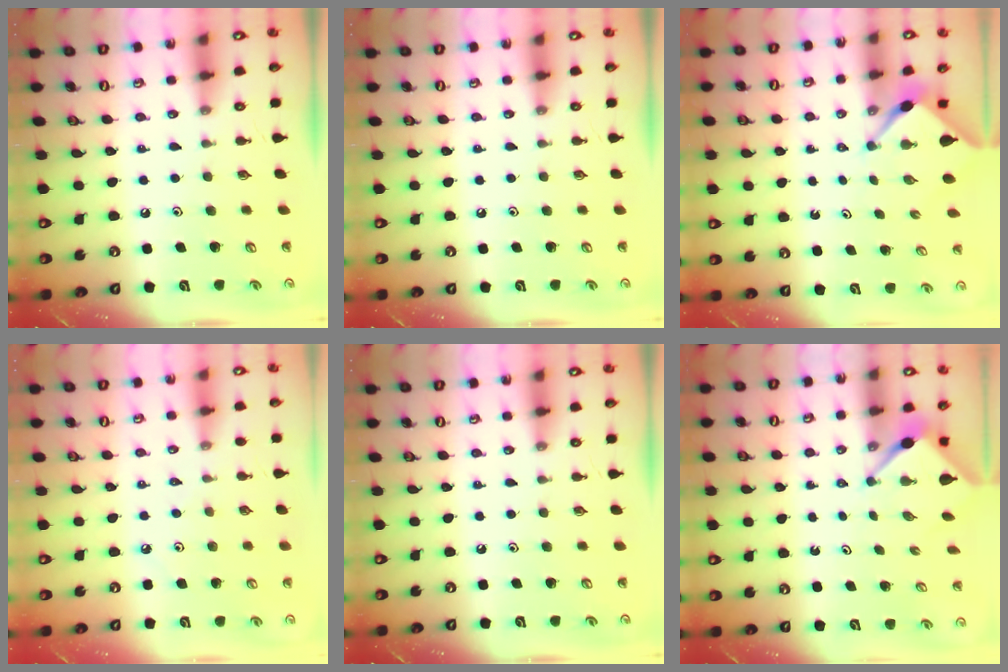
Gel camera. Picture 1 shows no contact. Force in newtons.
{"total": 0.0}
{"total": 2.2, "press": 2.2, "slide": 0.3}
{"total": 2.7, "press": 2.6, "slide": 0.5}
{"total": 0.0}
{"total": 2.7, "press": 2.7, "slide": 0.1}